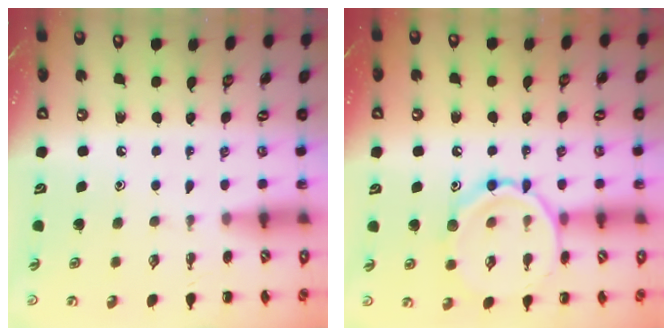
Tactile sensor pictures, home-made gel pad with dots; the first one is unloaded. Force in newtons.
{"total": 12.8, "press": 12.8, "slide": 0.5}